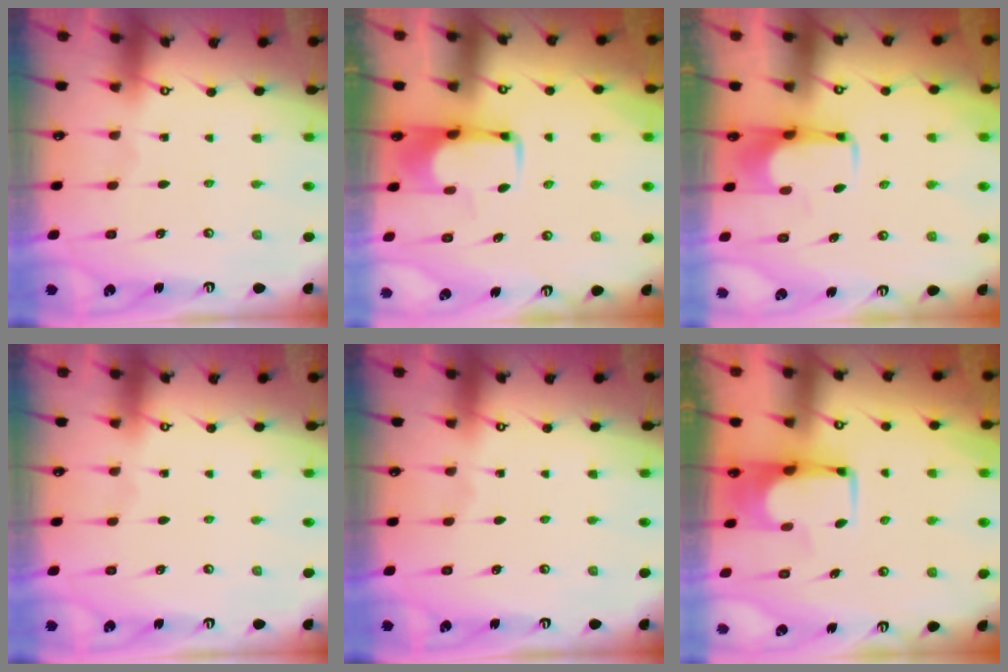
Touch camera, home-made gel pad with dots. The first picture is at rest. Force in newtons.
{"total": 2.0, "press": 2.0, "slide": 0.4}
{"total": 1.6, "press": 1.5, "slide": 0.5}
{"total": 0.0}
{"total": 0.0}
{"total": 1.7, "press": 1.7, "slide": 0.1}